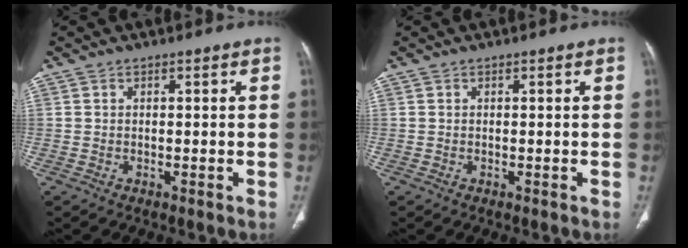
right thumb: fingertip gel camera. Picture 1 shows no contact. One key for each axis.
{"total": 0.0}